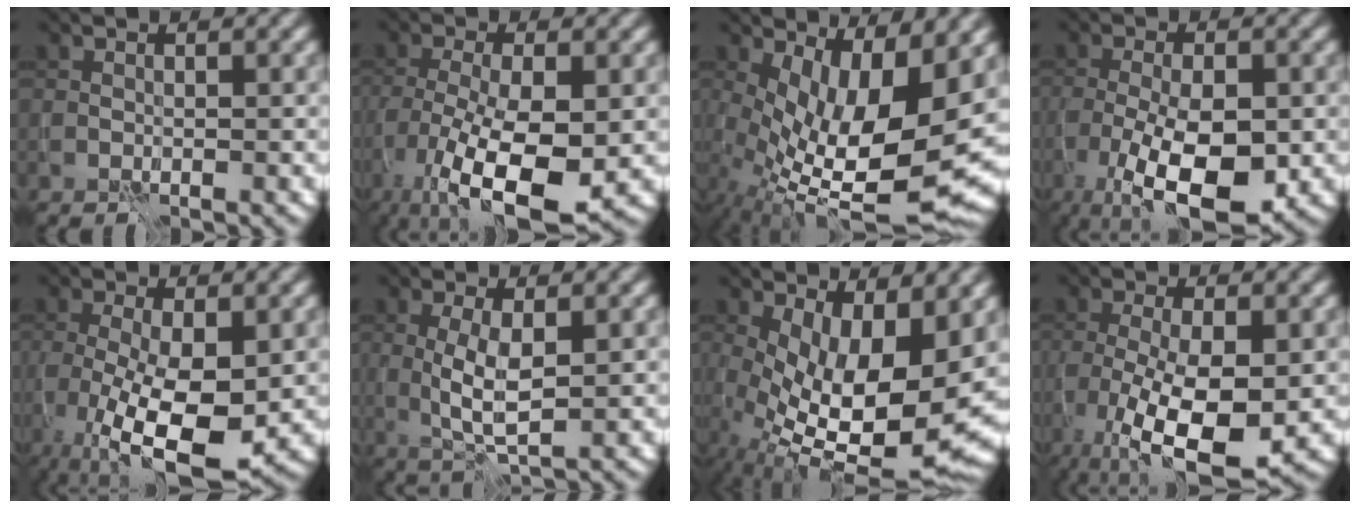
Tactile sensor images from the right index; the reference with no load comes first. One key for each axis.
{"total": 10.5, "fx": -4.4, "fy": 3.6, "fz": 8.9, "tx": -0.172, "ty": -0.018, "tz": -0.074}
{"total": 12.8, "fx": 0.3, "fy": 4.8, "fz": 11.9, "tx": -0.192, "ty": -0.020, "tz": 0.021}
{"total": 9.8, "fx": -3.6, "fy": 3.6, "fz": 8.4, "tx": -0.153, "ty": -0.012, "tz": -0.058}
{"total": 9.6, "fx": -2.5, "fy": 3.3, "fz": 8.7, "tx": -0.160, "ty": -0.018, "tz": -0.041}
{"total": 3.7, "fx": -0.1, "fy": 1.0, "fz": 3.5, "tx": -0.077, "ty": 0.001, "tz": -0.002}
{"total": 12.9, "fx": -0.3, "fy": 5.6, "fz": 11.6, "tx": -0.182, "ty": -0.024, "tz": 0.006}
{"total": 9.6, "fx": -2.9, "fy": 3.2, "fz": 8.6, "tx": -0.163, "ty": -0.017, "tz": -0.047}